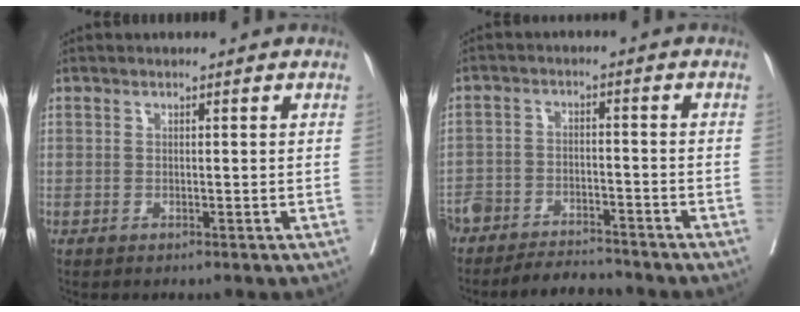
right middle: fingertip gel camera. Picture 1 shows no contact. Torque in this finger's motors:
{"motor_torque": [0.19, -0.19, 0.15, 0.06]}